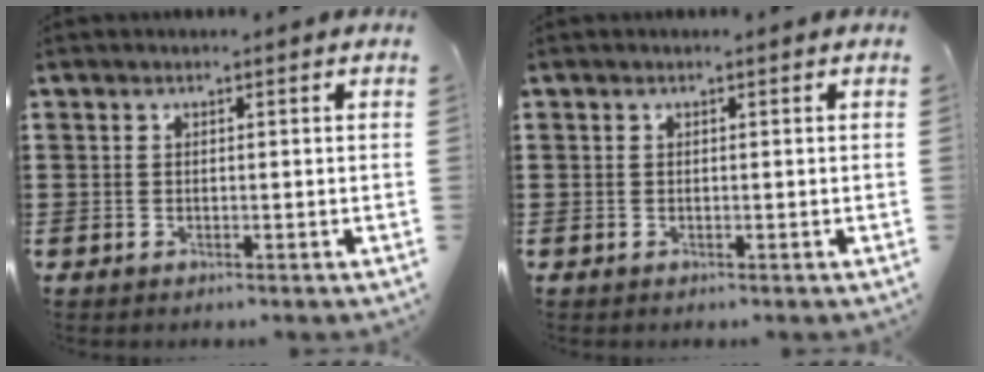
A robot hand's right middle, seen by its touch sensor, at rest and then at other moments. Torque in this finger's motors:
{"motor_torque": [0.31, -0.42, 0.01, 0.01]}